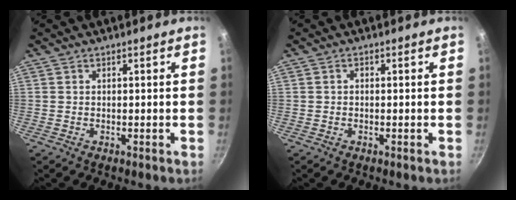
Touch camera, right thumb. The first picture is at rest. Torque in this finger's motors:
{"motor_torque": [0.03, 0.31, 0.33, 0.02, -0.02]}